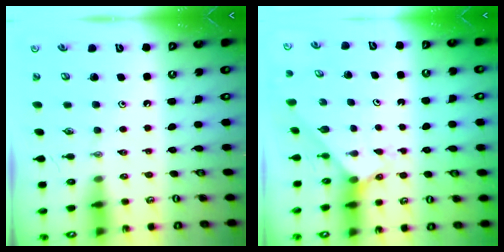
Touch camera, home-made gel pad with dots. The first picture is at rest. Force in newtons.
{"total": 2.1, "press": 2.1, "slide": 0.2}